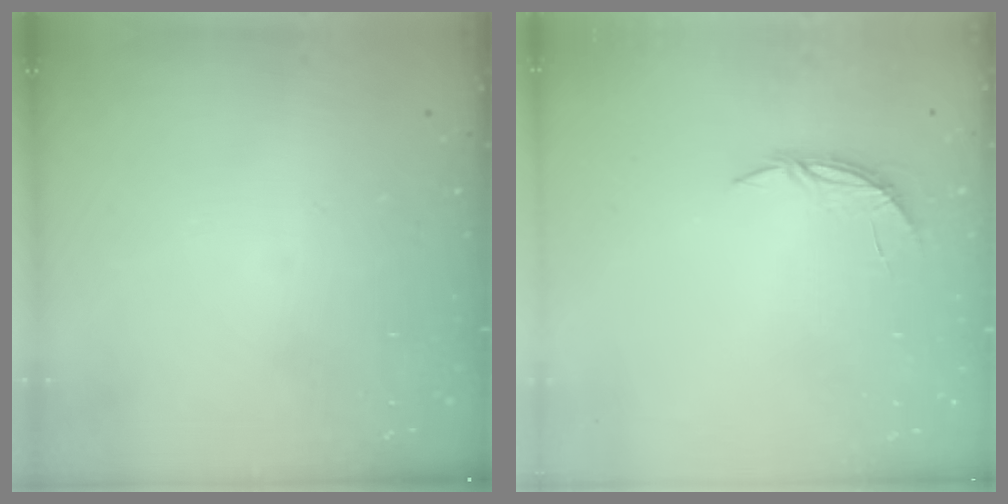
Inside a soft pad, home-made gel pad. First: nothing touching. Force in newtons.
{"total": 4.4, "press": 4.3, "slide": 0.4}